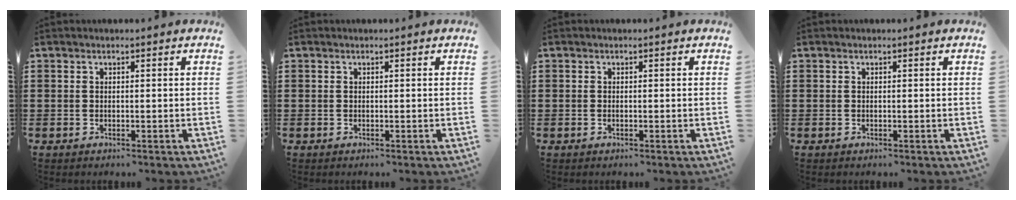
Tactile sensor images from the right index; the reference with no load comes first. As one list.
[{"total": 0.0}, {"total": 0.0}, {"total": 0.0}]